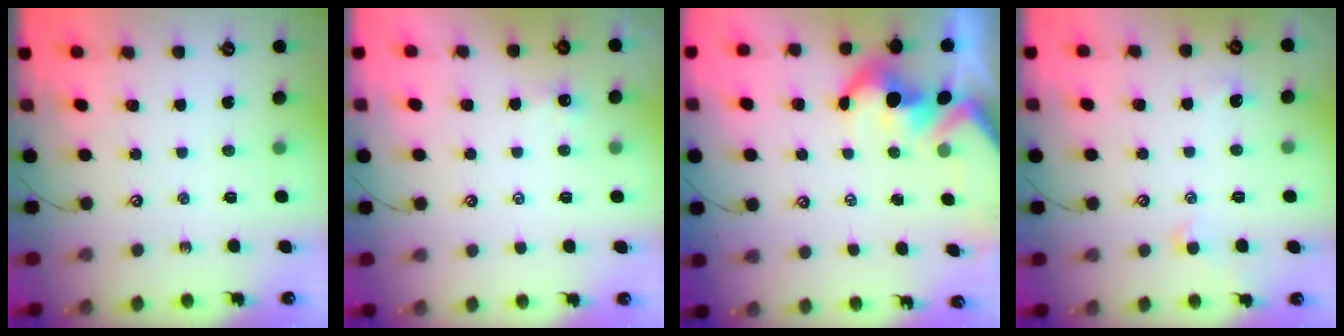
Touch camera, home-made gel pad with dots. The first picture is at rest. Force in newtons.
{"total": 0.0}
{"total": 5.5, "press": 5.4, "slide": 1.2}
{"total": 0.9, "press": 0.6, "slide": 0.6}